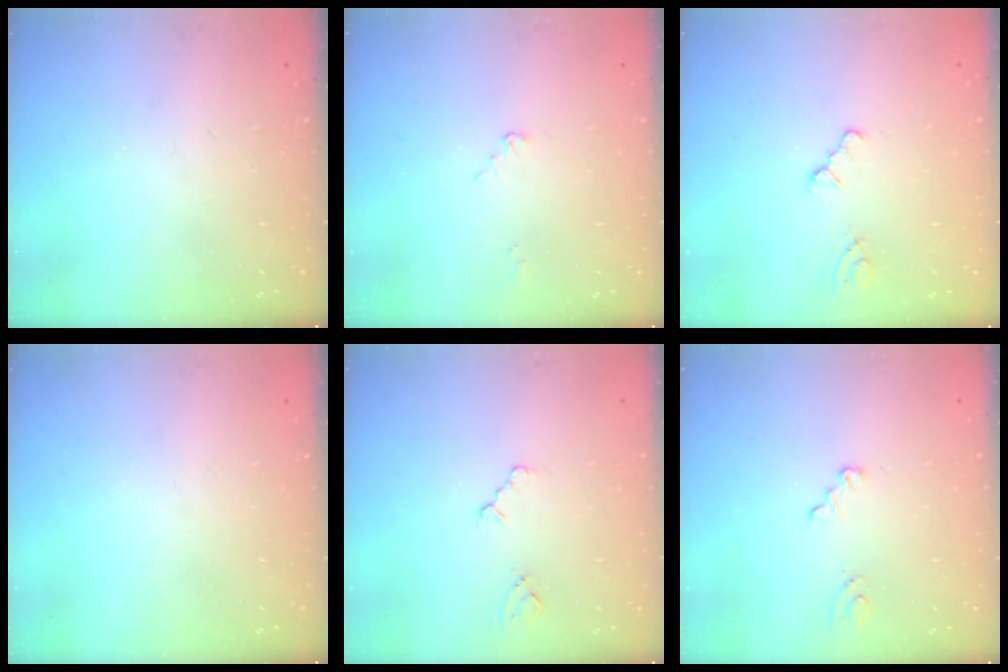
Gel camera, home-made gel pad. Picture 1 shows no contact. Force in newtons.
{"total": 2.4, "press": 2.4, "slide": 0.3}
{"total": 1.2, "press": 1.1, "slide": 0.2}
{"total": 0.0}
{"total": 2.2, "press": 2.2, "slide": 0.4}
{"total": 3.2, "press": 3.1, "slide": 0.3}